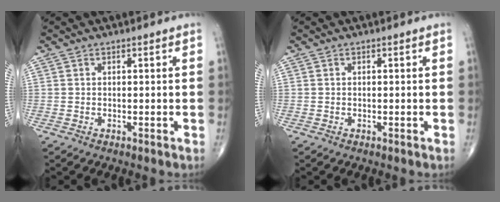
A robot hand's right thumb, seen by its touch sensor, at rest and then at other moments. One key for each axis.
{"total": 0.0}